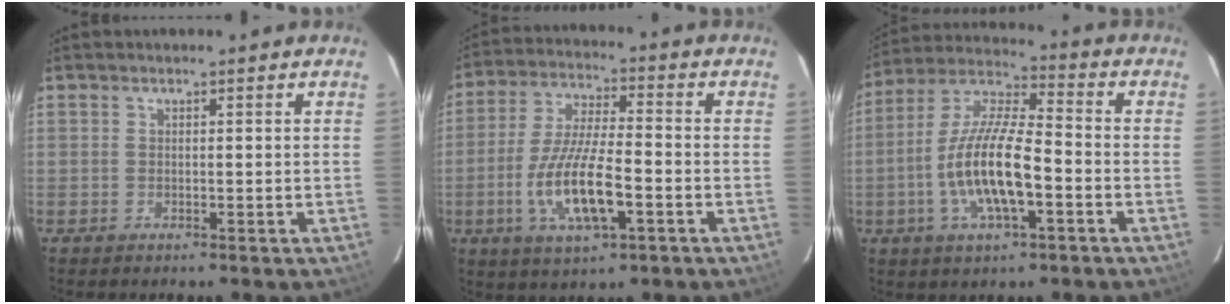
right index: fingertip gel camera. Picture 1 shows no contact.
{"total": 13.5, "force": [-4.5, 3.7, 12.2], "torque": [-0.249, -0.012, -0.080]}
{"total": 14.8, "force": [-4.3, 4.2, 13.5], "torque": [-0.273, -0.003, -0.083]}